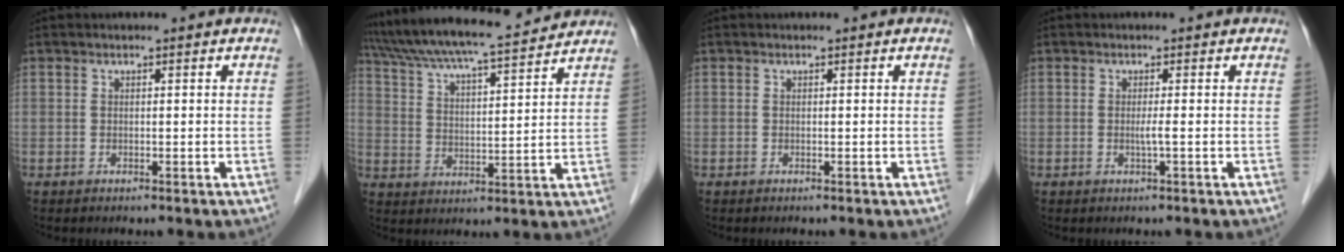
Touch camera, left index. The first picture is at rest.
{"total": 17.5, "force": [15.9, 0.9, 7.3], "torque": [-0.137, 0.023, 0.250]}
{"total": 0.0}
{"total": 1.2, "force": [-0.2, -0.4, 1.2], "torque": [-0.020, -0.002, -0.006]}